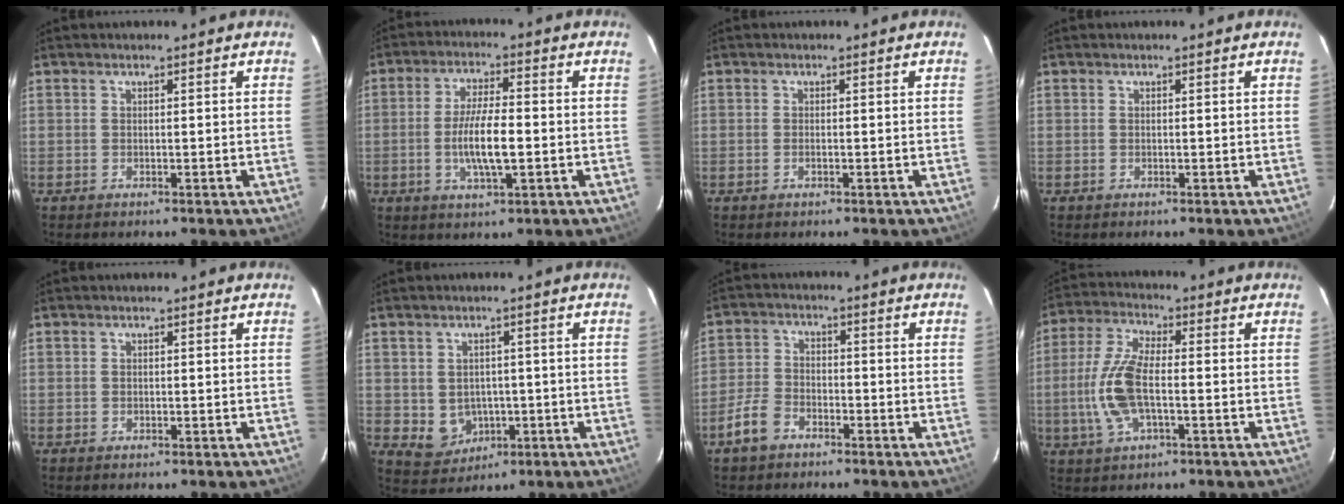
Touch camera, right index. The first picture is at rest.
{"total": 8.5, "force": [-1.6, 2.0, 8.1], "torque": [-0.156, -0.002, -0.030]}
{"total": 0.7, "force": [-0.2, 0.1, 0.6], "torque": [-0.013, 0.001, -0.005]}
{"total": 0.0}
{"total": 0.0}
{"total": 6.5, "force": [-1.4, 5.9, 2.3], "torque": [-0.060, 0.008, 0.003]}
{"total": 5.9, "force": [-3.9, 3.5, 2.7], "torque": [-0.068, 0.010, -0.076]}
{"total": 11.2, "force": [-2.0, 4.4, 10.0], "torque": [-0.222, 0.005, -0.043]}